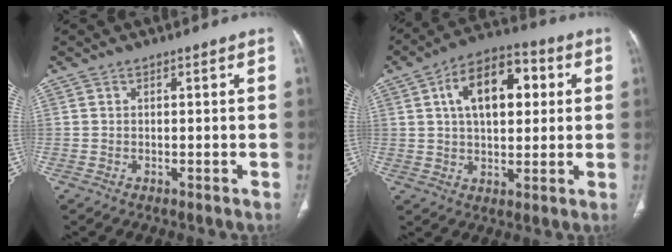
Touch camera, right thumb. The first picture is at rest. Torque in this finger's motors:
{"motor_torque": [-1.16, 1.40, 0.99, 1.04, 0.27]}